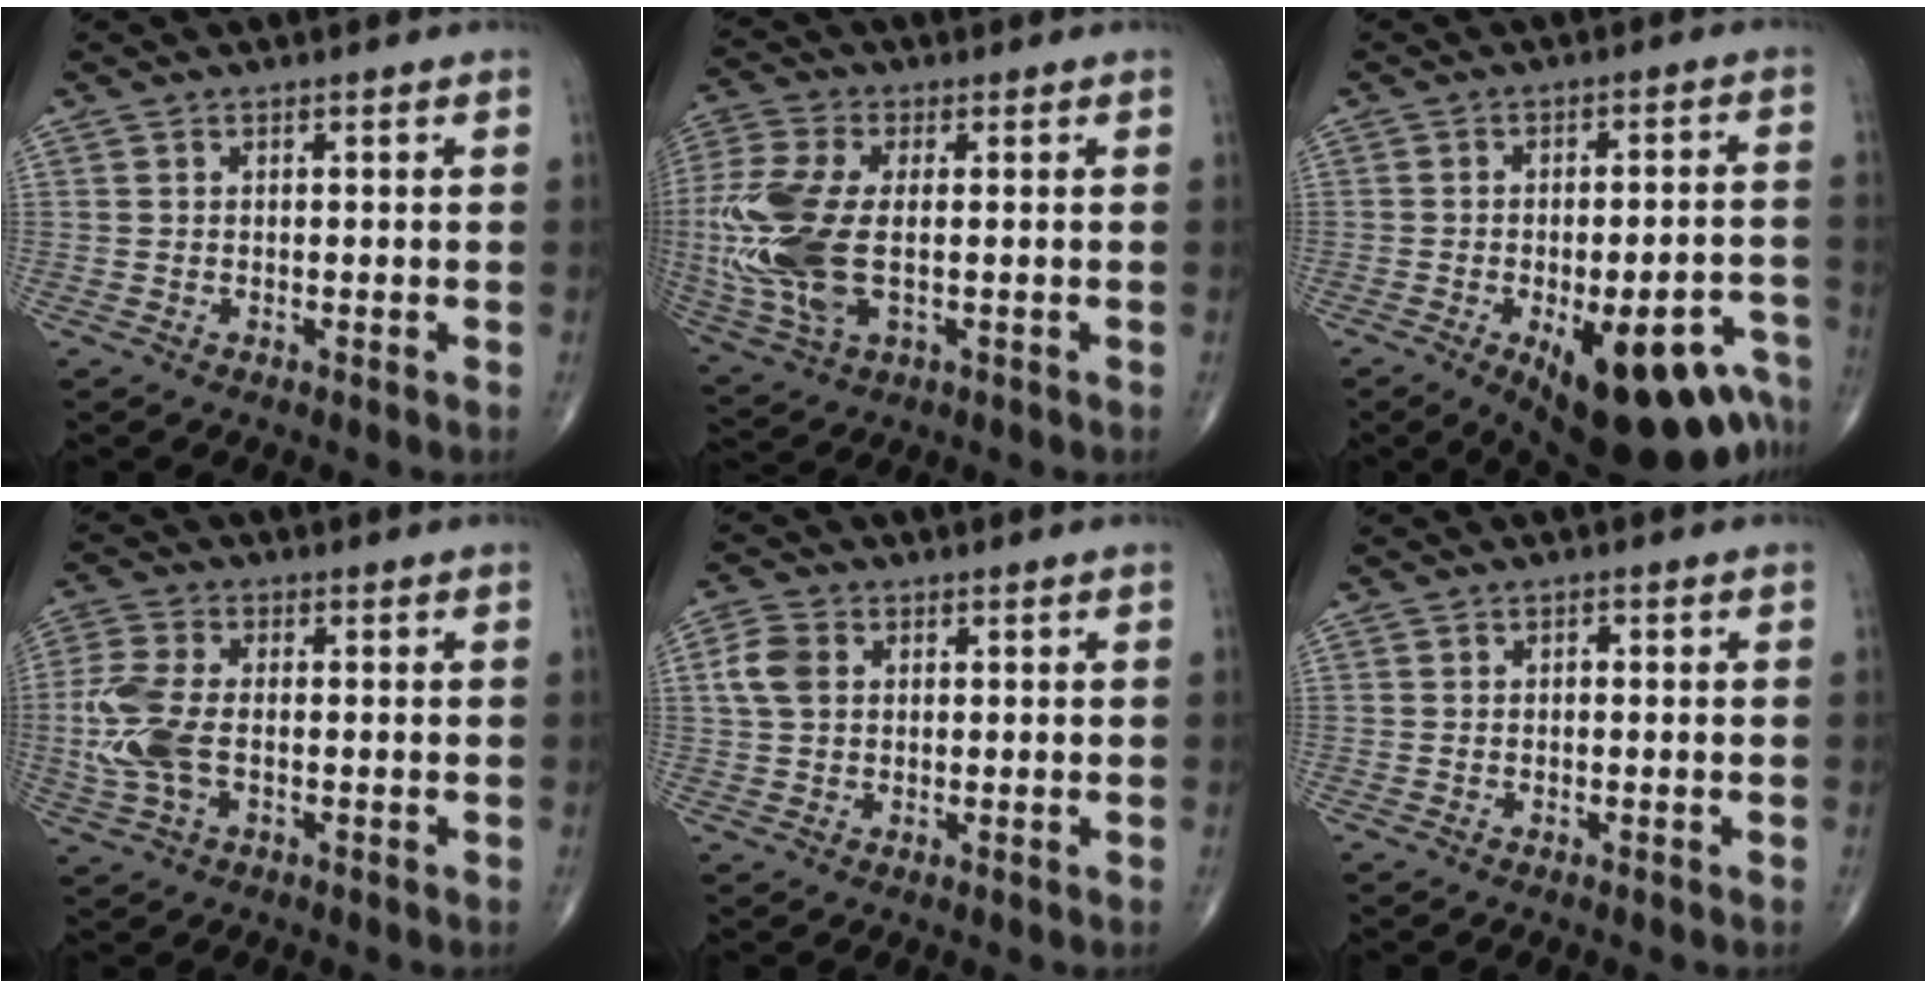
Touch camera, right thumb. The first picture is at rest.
{"total": 16.3, "force": [-0.8, 8.4, 14.0], "torque": [-0.348, -0.008, -0.009]}
{"total": 21.0, "force": [-11.3, 7.9, 15.8], "torque": [-0.128, 0.053, -0.143]}
{"total": 9.4, "force": [-1.1, 5.1, 7.8], "torque": [-0.196, 0.008, -0.024]}
{"total": 5.0, "force": [1.0, 3.7, 3.3], "torque": [-0.070, 0.007, 0.017]}
{"total": 0.6, "force": [0.0, 0.4, 0.5], "torque": [-0.005, 0.002, -0.003]}